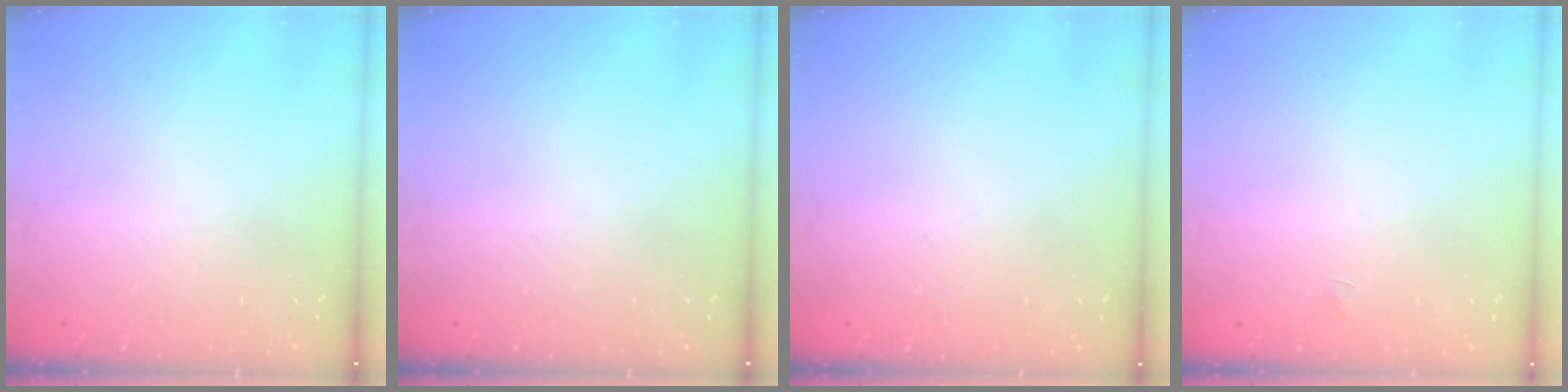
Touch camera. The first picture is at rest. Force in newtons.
{"total": 0.0}
{"total": 2.1, "press": 2.1, "slide": 0.2}
{"total": 1.3, "press": 1.2, "slide": 0.2}